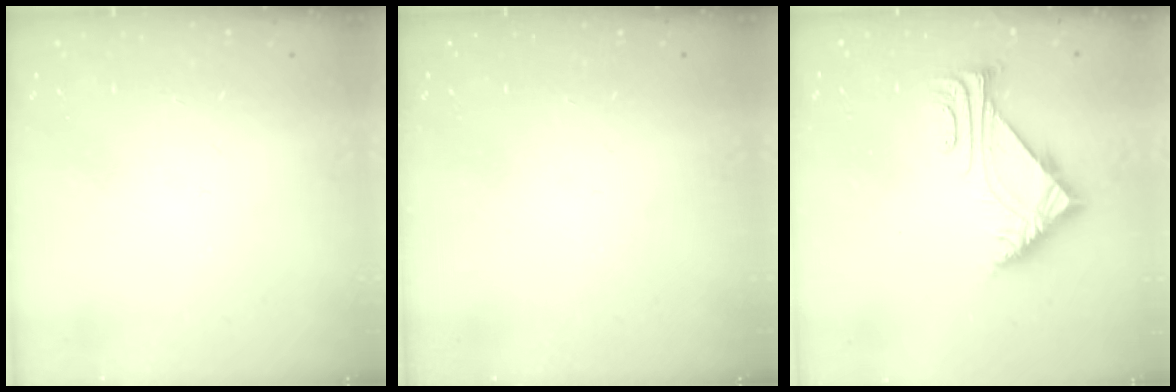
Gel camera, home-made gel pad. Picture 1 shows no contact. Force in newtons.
{"total": 0.0}
{"total": 6.3, "press": 6.3, "slide": 0.3}